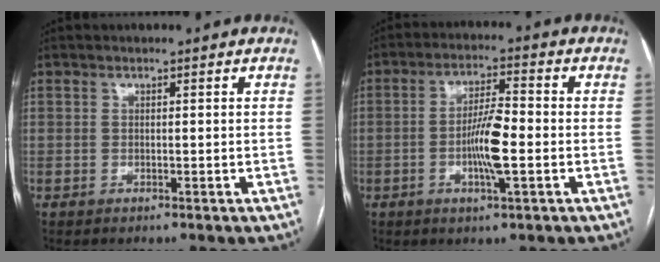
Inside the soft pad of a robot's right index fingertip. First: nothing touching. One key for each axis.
{"total": 7.4, "fx": -1.6, "fy": 1.0, "fz": 7.2, "tx": -0.134, "ty": 0.001, "tz": -0.031}